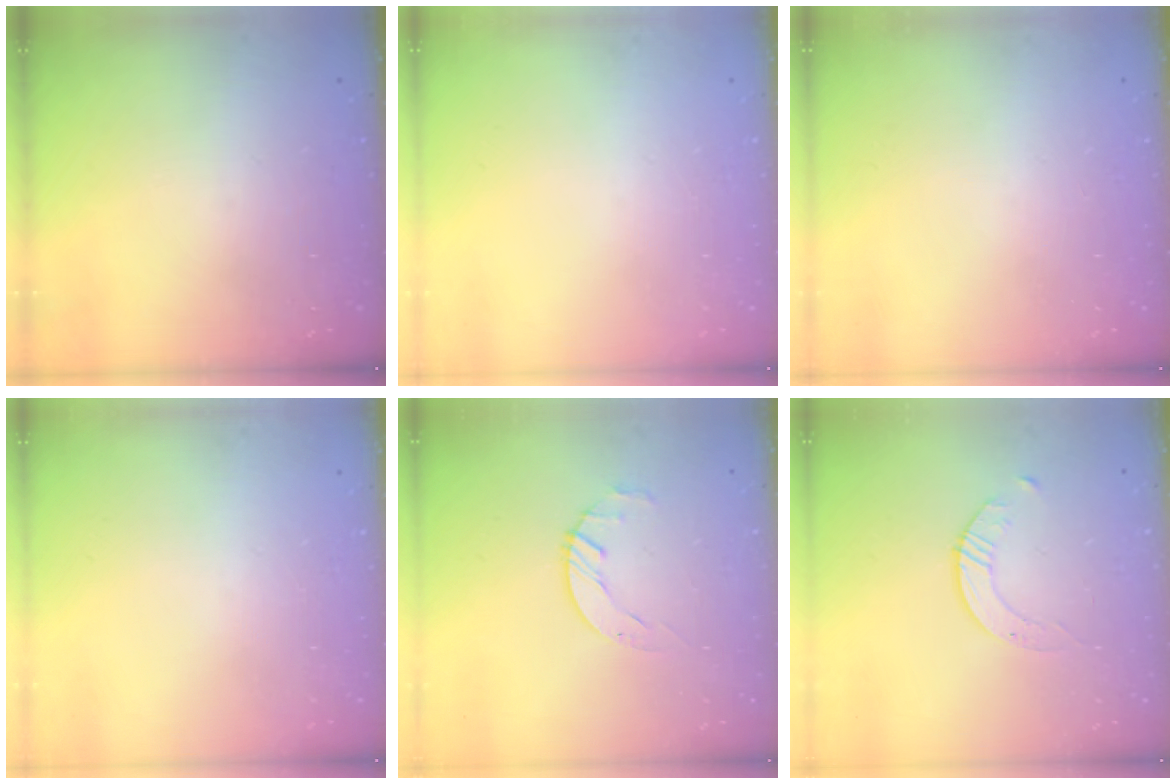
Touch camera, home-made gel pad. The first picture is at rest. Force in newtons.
{"total": 0.0}
{"total": 0.0}
{"total": 0.0}
{"total": 1.7, "press": 1.7, "slide": 0.3}
{"total": 1.7, "press": 1.7, "slide": 0.2}